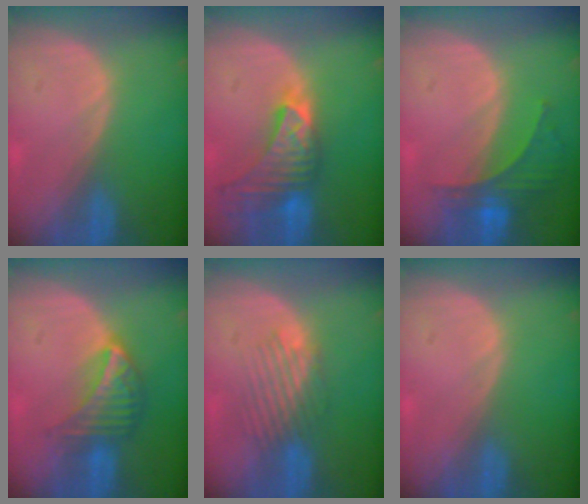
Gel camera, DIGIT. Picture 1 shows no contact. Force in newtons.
{"total": 9.1, "press": 8.2, "slide": 3.9}
{"total": 5.7, "press": 5.5, "slide": 1.3}
{"total": 7.1, "press": 6.2, "slide": 3.4}
{"total": 4.8, "press": 4.4, "slide": 1.9}
{"total": 0.0}